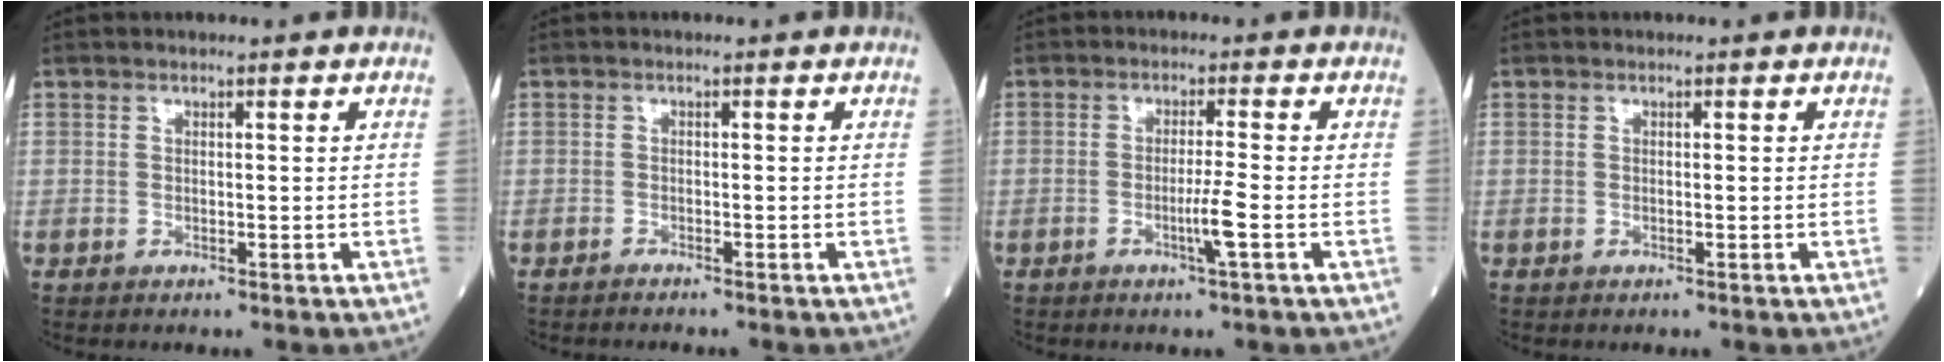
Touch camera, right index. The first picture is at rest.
{"total": 1.0, "force": [-0.9, -0.1, 0.3], "torque": [-0.008, -0.001, -0.014]}
{"total": 3.5, "force": [-1.3, -0.9, 3.1], "torque": [-0.060, -0.007, -0.025]}
{"total": 0.0}